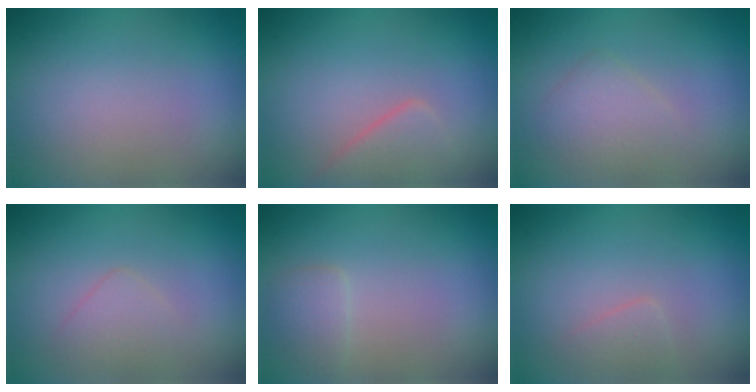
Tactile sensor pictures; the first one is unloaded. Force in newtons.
{"total": 2.6, "press": 2.6, "slide": 0.0}
{"total": 2.4, "press": 2.4, "slide": 0.0}
{"total": 1.8, "press": 1.8, "slide": 0.0}
{"total": 1.3, "press": 1.3, "slide": 0.1}
{"total": 1.0, "press": 1.0, "slide": 0.0}